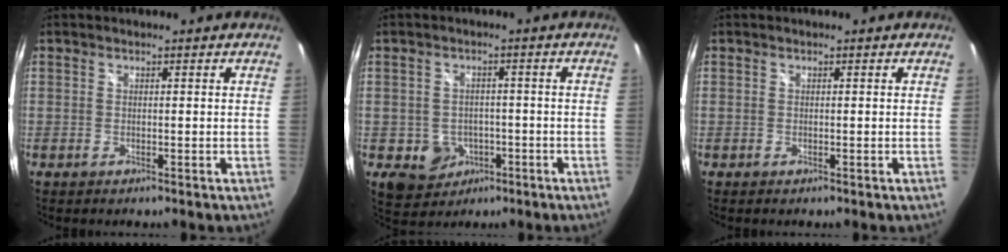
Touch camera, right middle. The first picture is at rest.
{"total": 7.0, "force": [-2.6, 6.1, 2.3], "torque": [-0.059, 0.005, -0.020]}
{"total": 0.0}